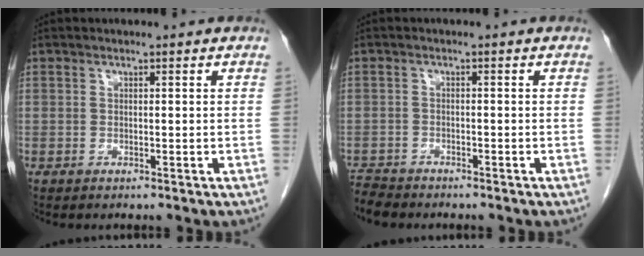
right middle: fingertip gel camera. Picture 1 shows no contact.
{"total": 3.1, "force": [-3.1, 0.4, 0.0], "torque": [-0.001, -0.013, -0.057]}